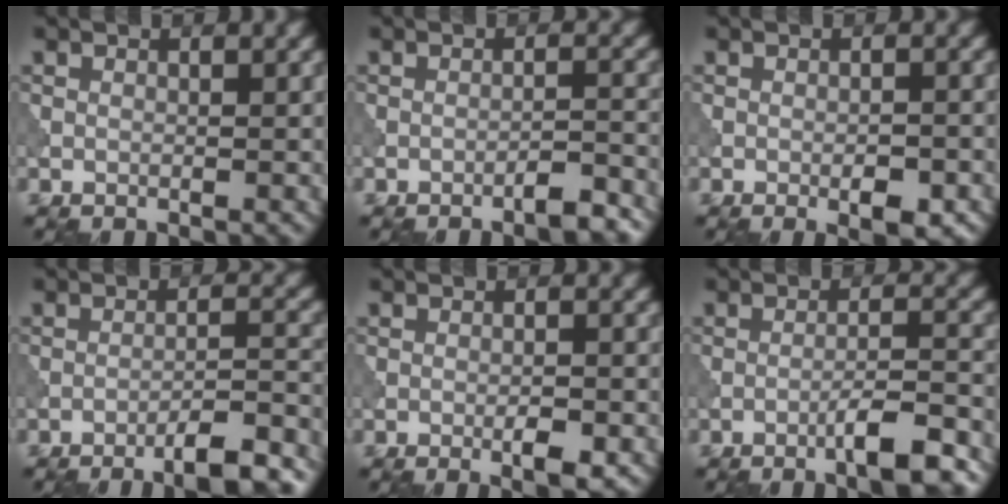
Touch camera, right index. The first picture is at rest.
{"total": 2.9, "force": [-2.2, 0.4, 1.9], "torque": [-0.024, 0.008, -0.037]}
{"total": 2.7, "force": [-1.3, 0.8, 2.2], "torque": [-0.034, 0.001, -0.018]}
{"total": 7.1, "force": [-5.5, 1.3, 4.3], "torque": [-0.057, 0.011, -0.075]}
{"total": 2.3, "force": [-1.0, 0.4, 2.0], "torque": [-0.032, 0.003, -0.017]}
{"total": 5.1, "force": [-3.1, 0.7, 4.1], "torque": [-0.060, 0.011, -0.052]}